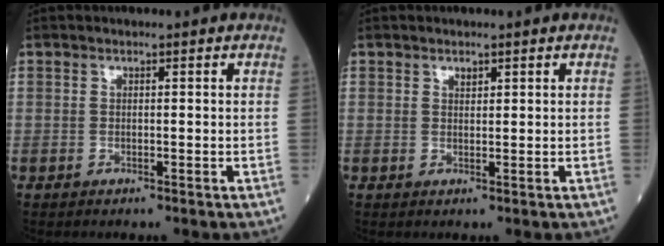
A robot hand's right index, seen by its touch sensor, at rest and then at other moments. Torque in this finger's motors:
{"motor_torque": [-0.07, 0.05, 0.00, 0.02]}